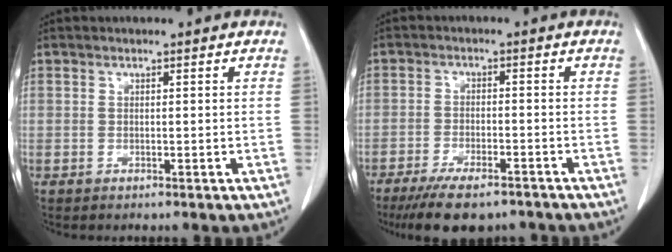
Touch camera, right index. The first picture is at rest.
{"total": 10.1, "force": [-8.0, 2.8, 5.6], "torque": [-0.087, -0.015, -0.121]}